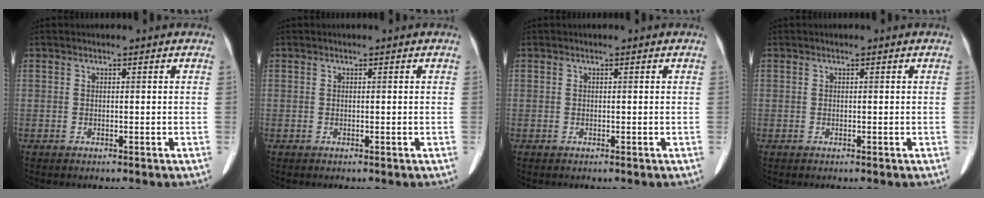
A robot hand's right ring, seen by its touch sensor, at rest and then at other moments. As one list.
[{"total": 0.0}, {"total": 0.0}, {"total": 0.0}]